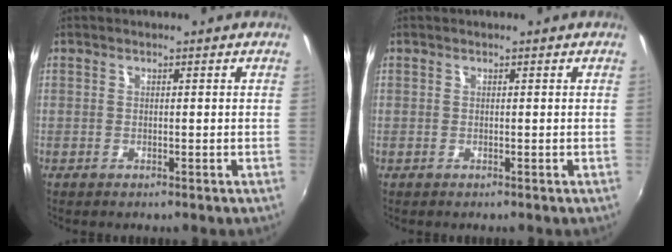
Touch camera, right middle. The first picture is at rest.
{"total": 0.0}